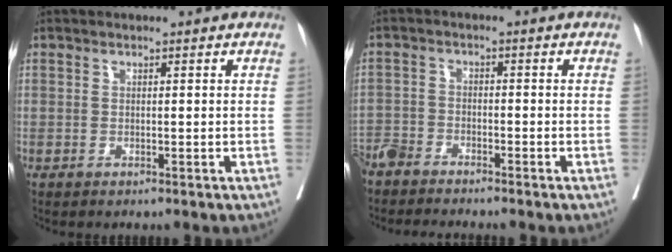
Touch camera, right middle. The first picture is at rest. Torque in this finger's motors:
{"motor_torque": [-0.39, -0.60, 0.05, 0.04]}